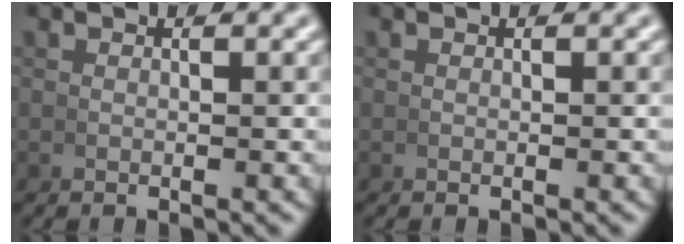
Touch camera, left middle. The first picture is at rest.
{"total": 0.0}